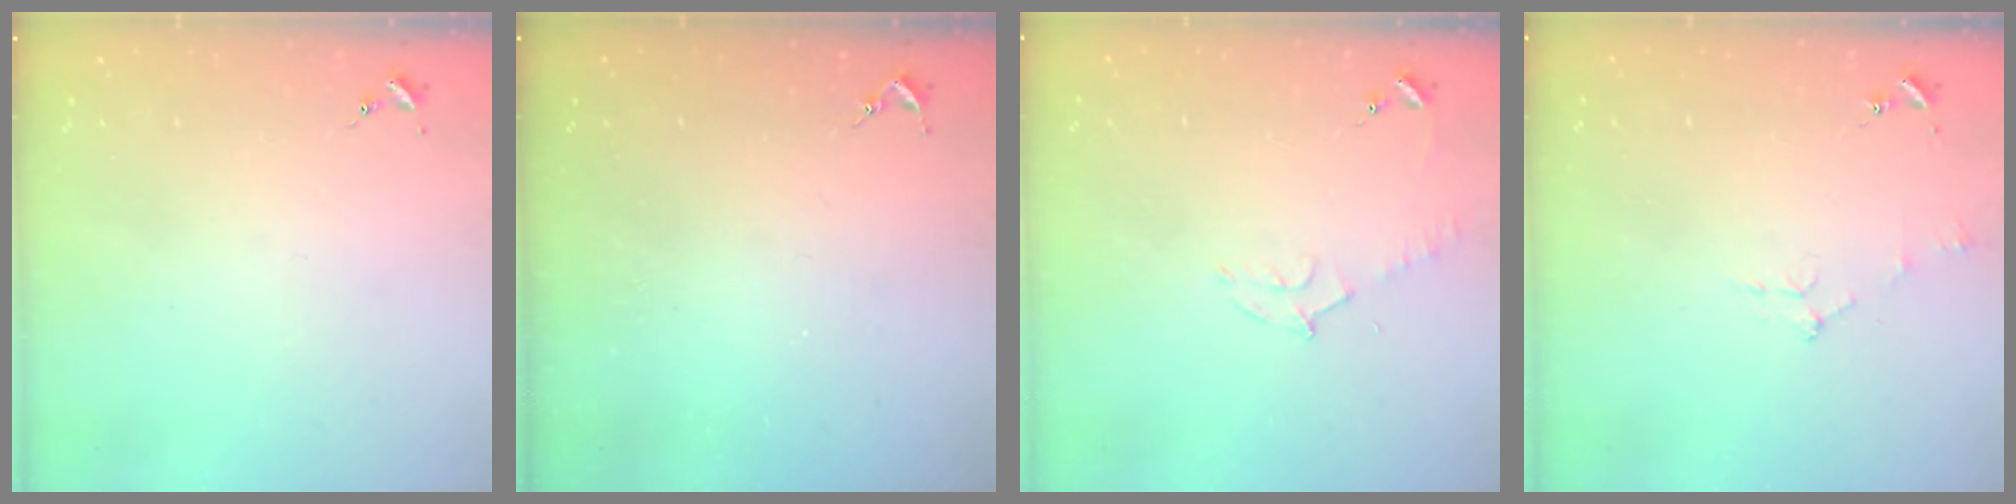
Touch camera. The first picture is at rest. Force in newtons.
{"total": 2.5, "press": 2.5, "slide": 0.3}
{"total": 6.3, "press": 6.3, "slide": 0.7}
{"total": 5.3, "press": 5.3, "slide": 0.6}